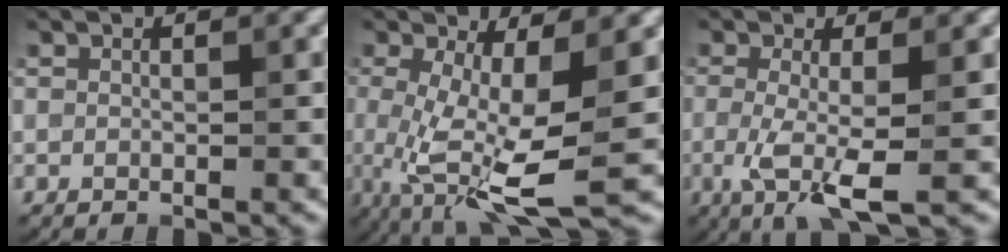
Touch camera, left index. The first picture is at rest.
{"total": 8.7, "force": [-1.3, 2.7, 8.2], "torque": [-0.170, -0.026, -0.020]}
{"total": 4.4, "force": [-1.0, 0.9, 4.2], "torque": [-0.091, -0.011, -0.019]}